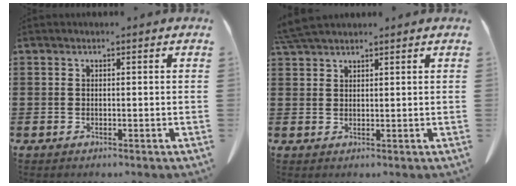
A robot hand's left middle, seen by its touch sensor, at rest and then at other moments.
{"total": 3.6, "force": [3.2, 0.4, 1.4], "torque": [-0.037, -0.004, 0.064]}